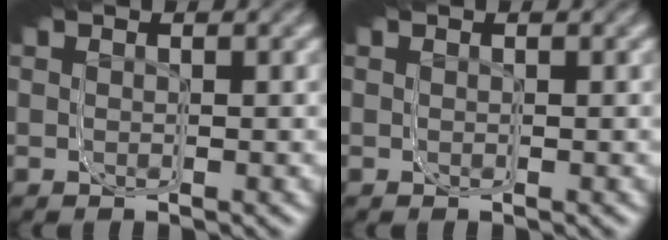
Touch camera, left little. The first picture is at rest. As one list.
[{"total": 0.0}]